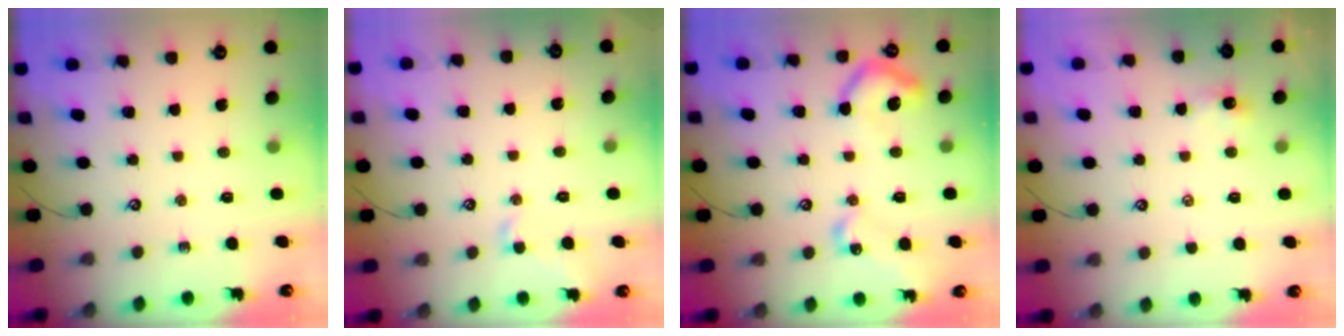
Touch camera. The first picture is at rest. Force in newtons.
{"total": 1.0, "press": 0.9, "slide": 0.4}
{"total": 11.3, "press": 11.2, "slide": 1.0}
{"total": 1.4, "press": 1.3, "slide": 0.3}